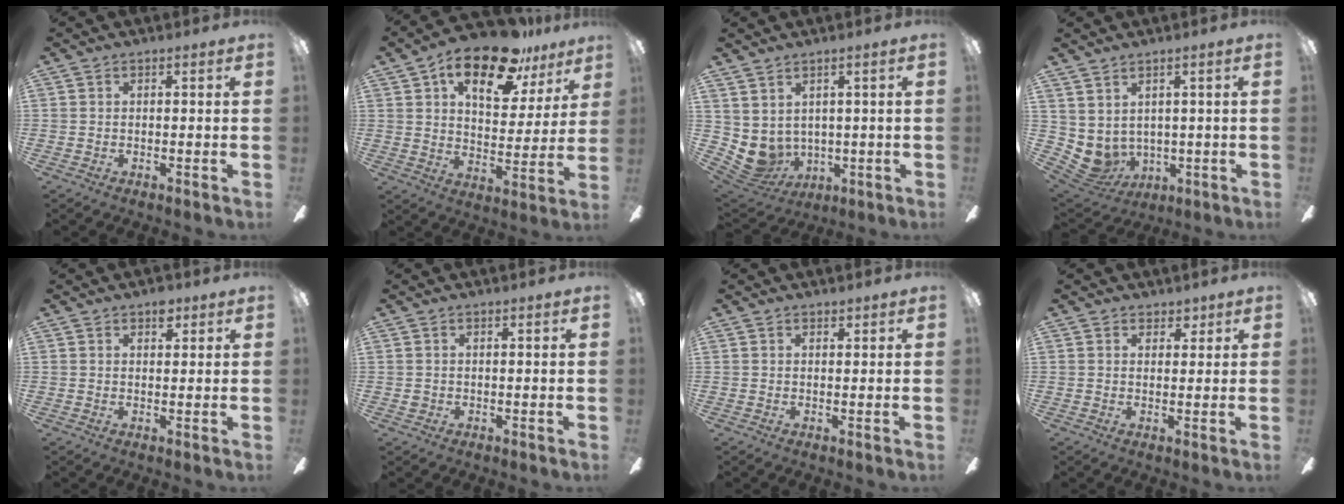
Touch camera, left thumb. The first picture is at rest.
{"total": 19.1, "force": [12.0, 8.7, 12.0], "torque": [-0.181, -0.059, 0.201]}
{"total": 5.2, "force": [2.0, 4.6, 1.5], "torque": [-0.067, -0.024, 0.045]}
{"total": 4.6, "force": [1.8, 3.9, 1.7], "torque": [-0.074, -0.026, 0.036]}
{"total": 3.3, "force": [2.1, 1.8, 1.7], "torque": [-0.006, -0.009, 0.032]}
{"total": 0.7, "force": [0.3, 0.6, 0.1], "torque": [-0.004, 0.004, 0.005]}
{"total": 1.0, "force": [0.9, 0.3, 0.0], "torque": [0.005, -0.003, 0.017]}
{"total": 2.6, "force": [1.9, 1.8, 0.4], "torque": [0.001, -0.003, 0.033]}